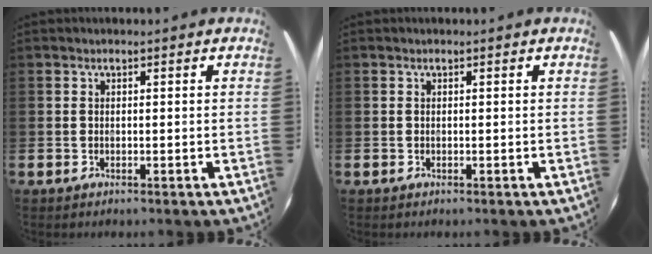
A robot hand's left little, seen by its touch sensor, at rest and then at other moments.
{"total": 0.0}